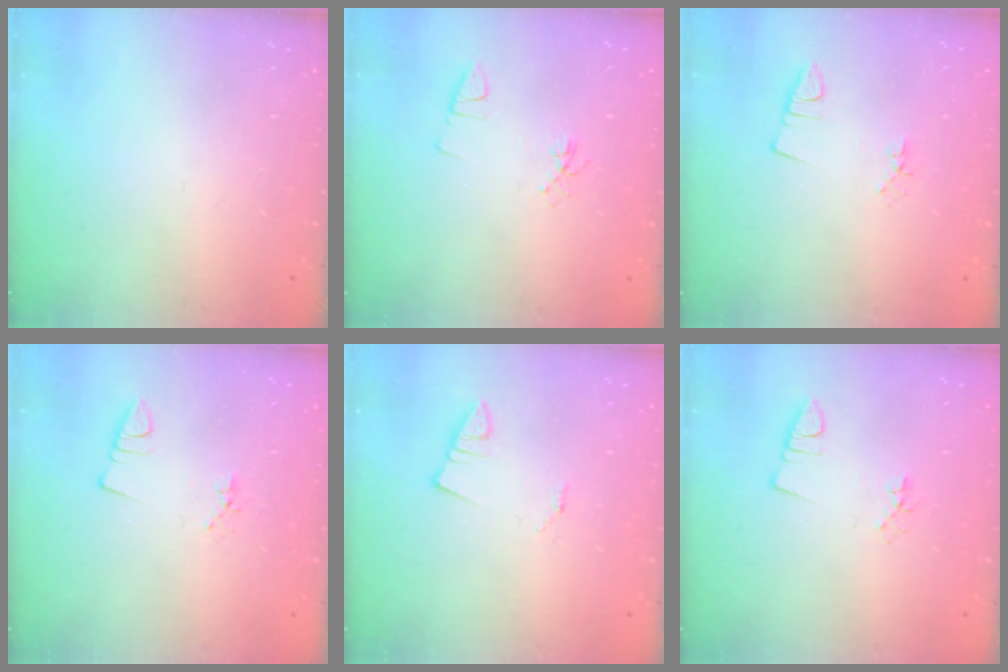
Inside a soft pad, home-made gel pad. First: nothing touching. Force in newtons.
{"total": 4.8, "press": 4.5, "slide": 1.7}
{"total": 2.2, "press": 1.7, "slide": 1.3}
{"total": 1.9, "press": 1.3, "slide": 1.3}
{"total": 1.0, "press": 1.0, "slide": 0.1}
{"total": 2.2, "press": 1.7, "slide": 1.4}